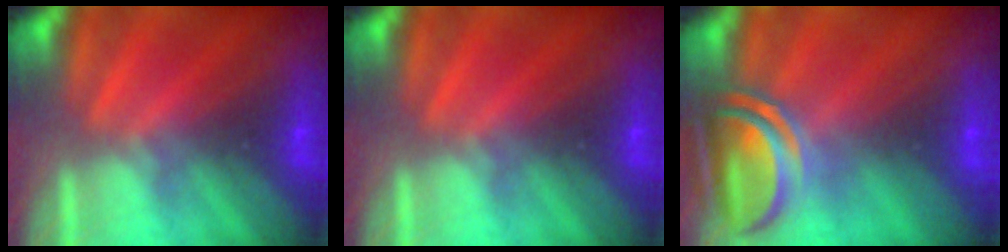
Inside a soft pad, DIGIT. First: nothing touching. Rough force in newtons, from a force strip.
{"total": 0.0}
{"total": 7.5}